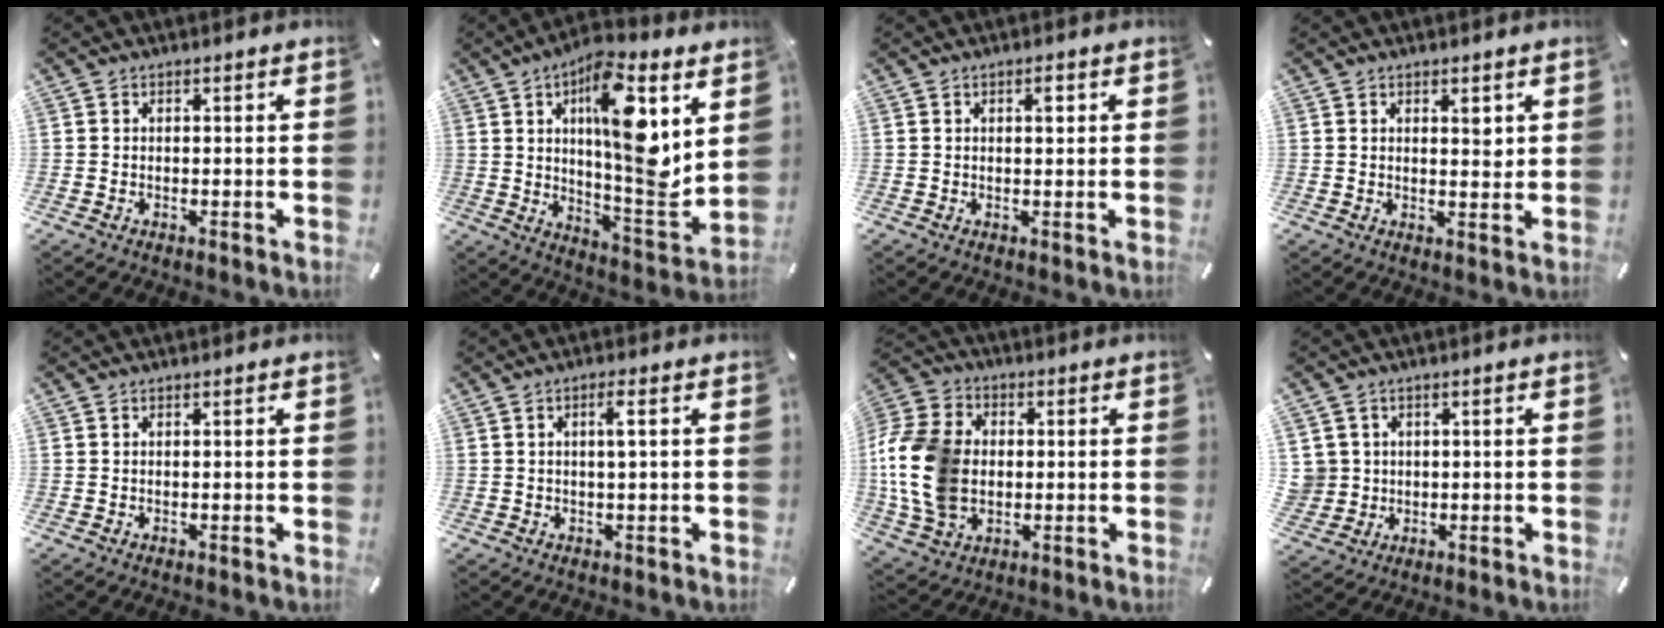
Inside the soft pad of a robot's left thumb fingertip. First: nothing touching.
{"total": 18.2, "force": [6.9, 5.6, 15.9], "torque": [-0.251, -0.042, 0.102]}
{"total": 2.1, "force": [0.7, 1.0, 1.7], "torque": [-0.021, -0.001, 0.008]}
{"total": 3.0, "force": [1.7, 1.6, 2.0], "torque": [-0.010, -0.014, 0.023]}
{"total": 0.0}
{"total": 3.1, "force": [0.6, 0.3, 3.1], "torque": [-0.060, 0.002, 0.007]}
{"total": 17.1, "force": [-0.7, 13.4, 10.7], "torque": [-0.250, 0.012, -0.013]}
{"total": 4.6, "force": [1.1, 4.5, -0.2], "torque": [-0.009, 0.000, 0.020]}